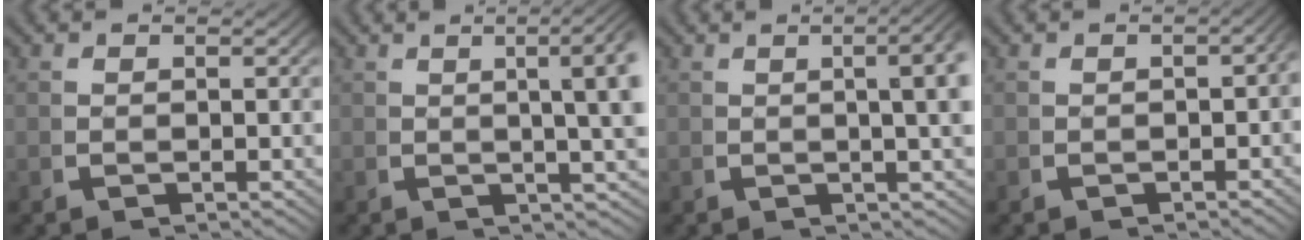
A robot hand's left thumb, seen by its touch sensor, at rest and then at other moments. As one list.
[{"total": 9.7, "force": [3.4, 4.4, 8.0], "torque": [-0.068, 0.037, 0.029]}, {"total": 8.1, "force": [2.5, 3.7, 6.8], "torque": [-0.054, 0.032, 0.017]}, {"total": 1.7, "force": [-0.9, 0.9, 1.1], "torque": [-0.012, 0.002, -0.013]}]